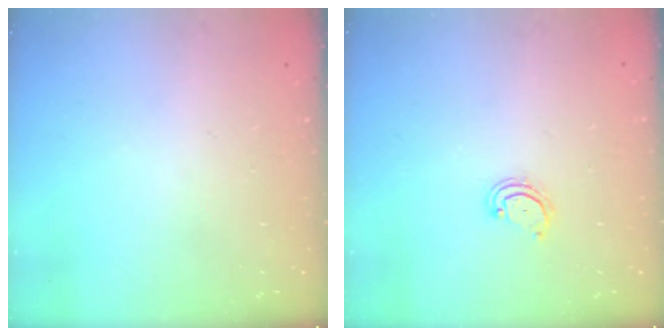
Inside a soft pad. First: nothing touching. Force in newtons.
{"total": 2.8, "press": 2.8, "slide": 0.2}